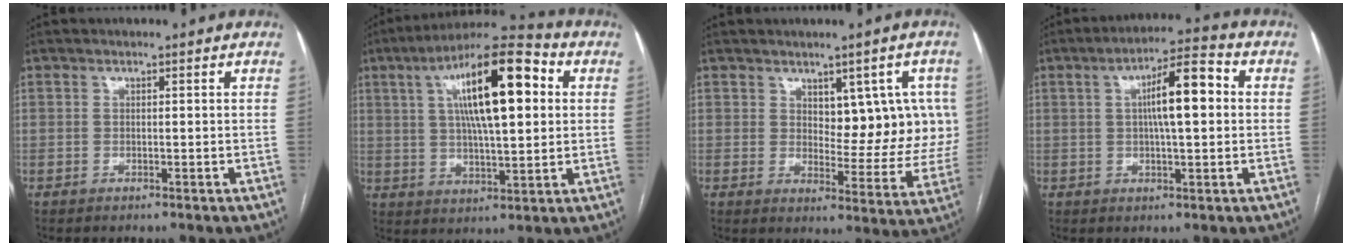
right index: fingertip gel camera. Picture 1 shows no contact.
{"total": 17.3, "force": [4.7, 4.0, 16.2], "torque": [-0.271, 0.030, 0.072]}
{"total": 10.1, "force": [3.1, 5.0, 8.3], "torque": [-0.081, 0.009, 0.046]}
{"total": 9.4, "force": [1.5, 1.7, 9.2], "torque": [-0.151, 0.023, 0.019]}